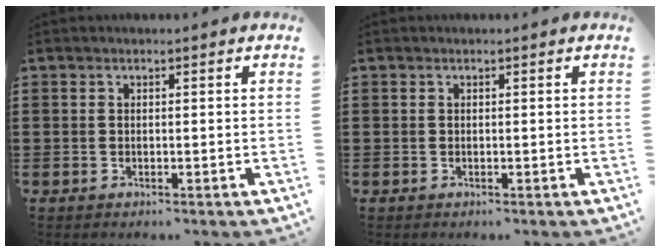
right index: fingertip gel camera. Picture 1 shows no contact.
{"total": 0.0}